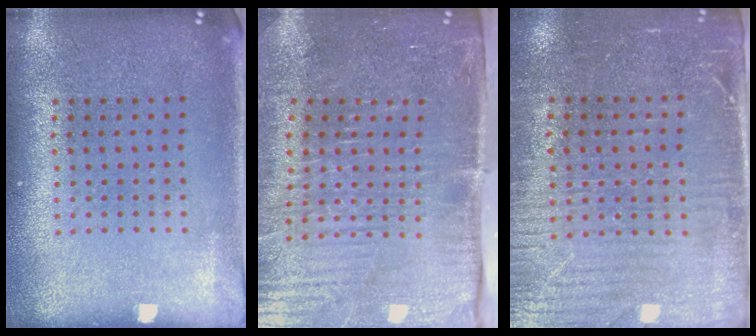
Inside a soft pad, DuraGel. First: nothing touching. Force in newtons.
{"total": 5.4, "press": 4.6, "slide": 2.8}
{"total": 3.6, "press": 3.2, "slide": 1.7}